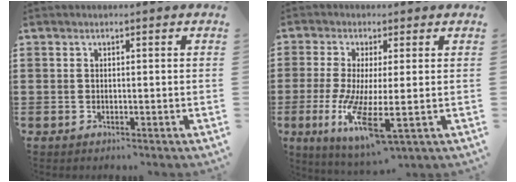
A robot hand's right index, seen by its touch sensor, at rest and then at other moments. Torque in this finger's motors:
{"motor_torque": [2.14, 0.00, 1.00, 0.21]}